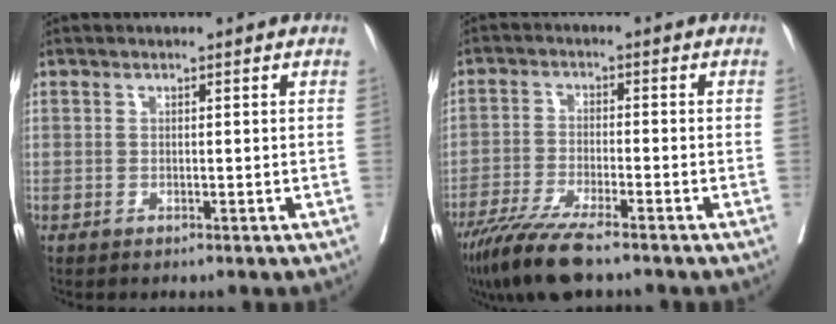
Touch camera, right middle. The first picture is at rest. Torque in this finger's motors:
{"motor_torque": [1.14, -1.00, 0.39, 0.06]}